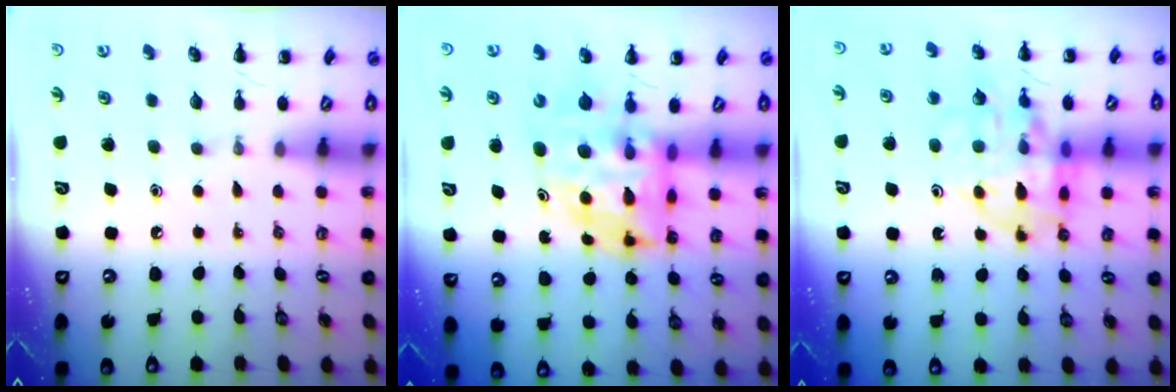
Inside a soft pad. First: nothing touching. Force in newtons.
{"total": 9.3, "press": 8.9, "slide": 2.8}
{"total": 14.4, "press": 14.1, "slide": 2.6}